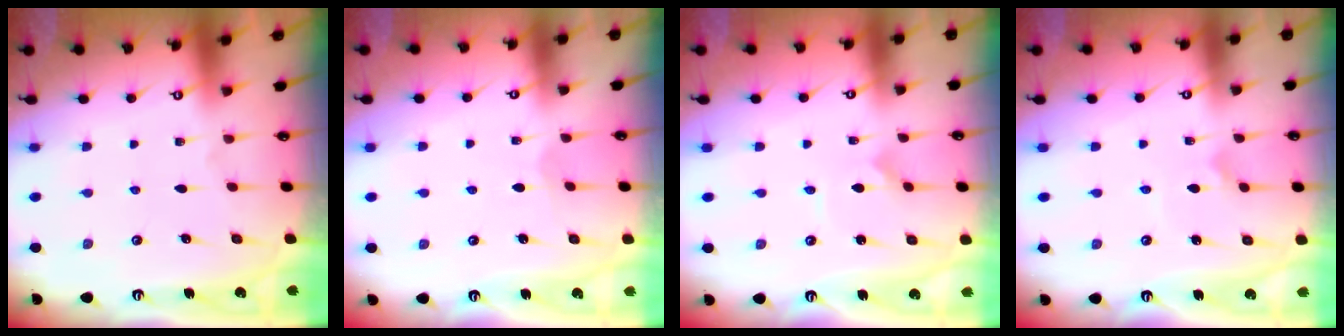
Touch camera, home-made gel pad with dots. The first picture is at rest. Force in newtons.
{"total": 2.8, "press": 2.8, "slide": 0.2}
{"total": 1.0, "press": 1.0, "slide": 0.0}
{"total": 2.3, "press": 2.3, "slide": 0.2}